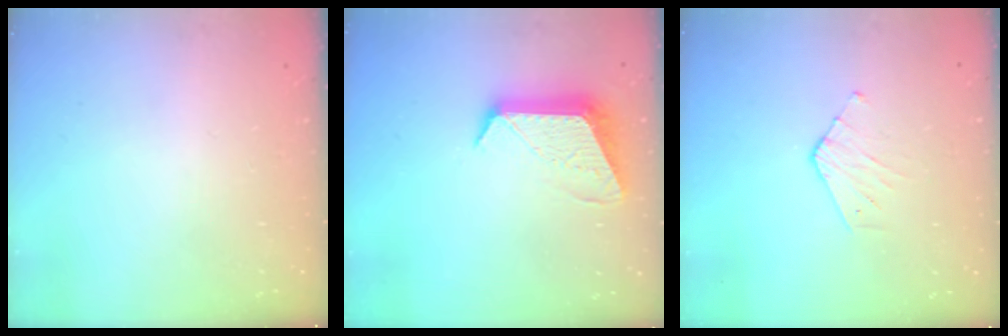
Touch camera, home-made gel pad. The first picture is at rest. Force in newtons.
{"total": 11.6, "press": 11.5, "slide": 0.7}
{"total": 3.4, "press": 3.4, "slide": 0.3}